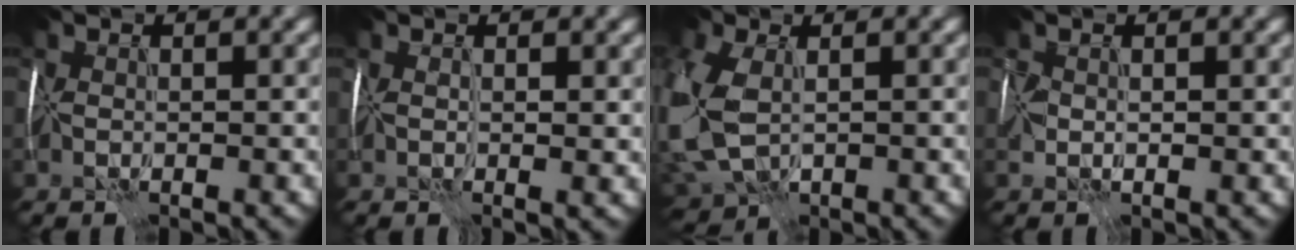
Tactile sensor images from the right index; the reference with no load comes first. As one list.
[{"total": 1.6, "force": [0.4, 0.5, 1.5], "torque": [-0.023, -0.005, 0.009]}, {"total": 9.7, "force": [-1.1, 6.1, 7.6], "torque": [-0.210, -0.024, -0.006]}, {"total": 1.7, "force": [0.1, 0.8, 1.4], "torque": [-0.041, -0.003, 0.004]}]